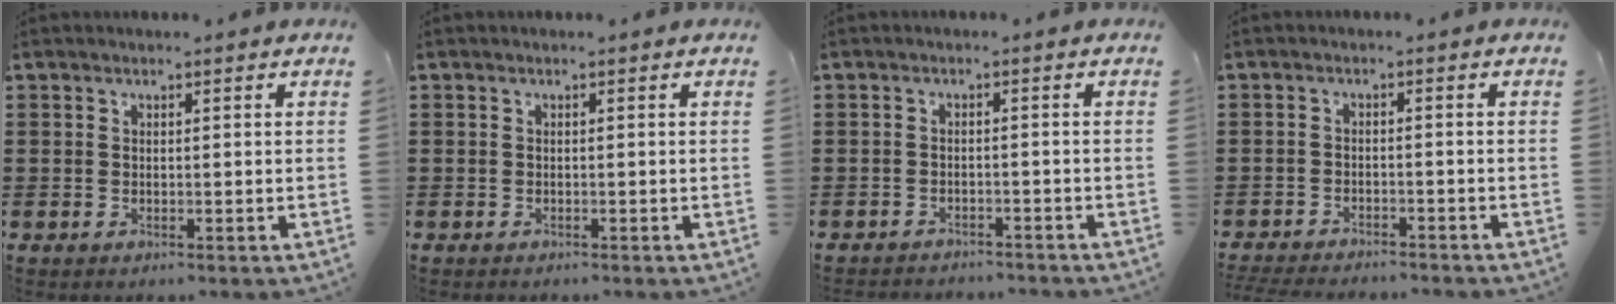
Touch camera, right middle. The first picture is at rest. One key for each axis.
{"total": 0.0}
{"total": 1.8, "fx": -1.8, "fy": 0.1, "fz": -0.1, "tx": -0.004, "ty": 0.000, "tz": -0.039}
{"total": 2.9, "fx": -2.9, "fy": 0.1, "fz": 0.2, "tx": -0.013, "ty": -0.004, "tz": -0.064}